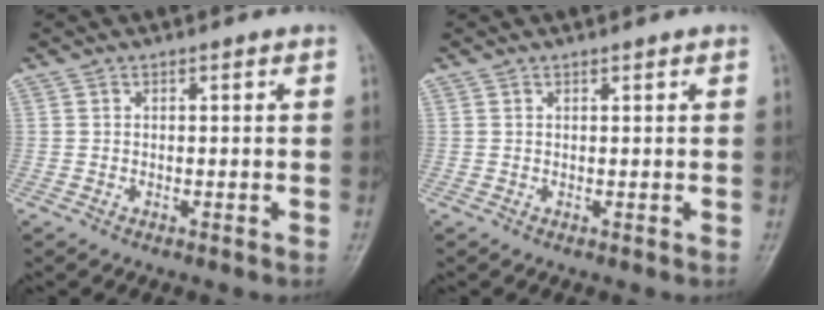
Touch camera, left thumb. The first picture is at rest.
{"total": 0.5, "force": [0.5, 0.0, 0.2], "torque": [-0.006, -0.004, 0.009]}